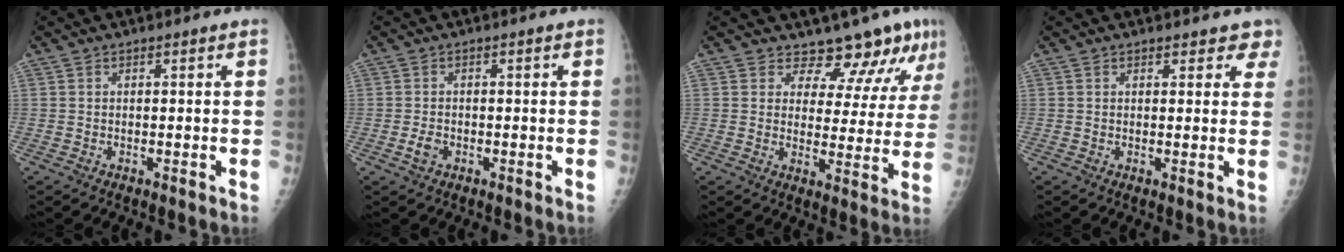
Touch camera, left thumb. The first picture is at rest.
{"total": 2.0, "force": [-0.9, 1.3, 1.2], "torque": [-0.022, 0.006, -0.015]}
{"total": 10.6, "force": [9.2, 4.1, 3.3], "torque": [-0.003, -0.065, 0.111]}
{"total": 3.3, "force": [2.8, 1.6, 0.8], "torque": [0.030, -0.010, 0.020]}